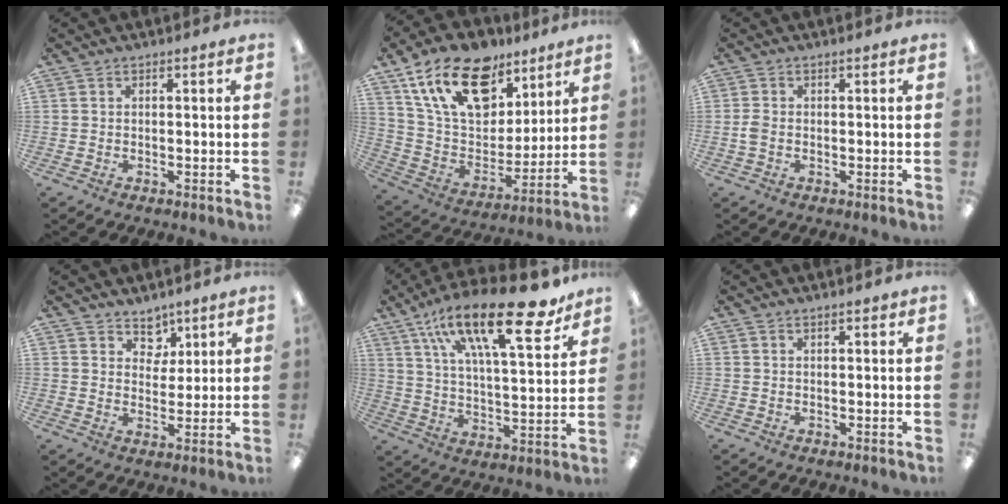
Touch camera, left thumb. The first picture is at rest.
{"total": 20.9, "force": [11.9, 12.5, 11.9], "torque": [-0.207, -0.048, 0.217]}
{"total": 2.1, "force": [-0.4, 1.3, 1.6], "torque": [-0.037, 0.002, -0.009]}
{"total": 5.9, "force": [4.4, 3.9, 0.7], "torque": [-0.002, -0.029, 0.080]}
{"total": 25.6, "force": [16.1, 8.3, 18.0], "torque": [-0.279, -0.093, 0.260]}
{"total": 1.2, "force": [1.0, 0.3, 0.6], "torque": [-0.005, -0.004, 0.017]}